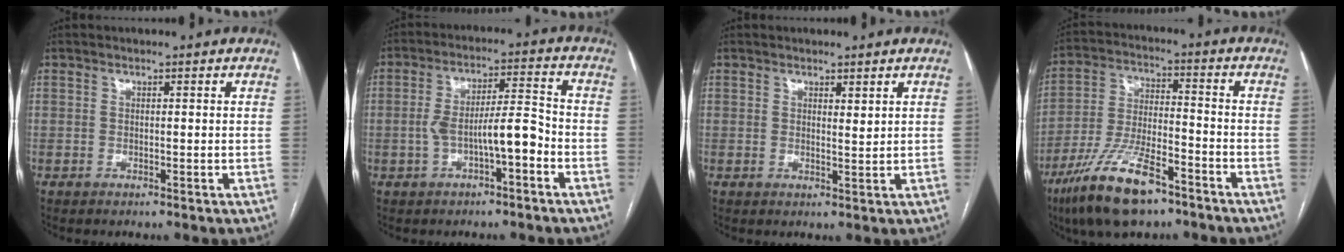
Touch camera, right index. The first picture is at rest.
{"total": 7.8, "force": [-2.6, 1.7, 7.2], "torque": [-0.131, 0.028, -0.039]}
{"total": 1.4, "force": [1.0, 0.3, 0.9], "torque": [-0.016, -0.010, 0.018]}
{"total": 14.0, "force": [-9.2, 3.8, 9.9], "torque": [-0.199, -0.016, -0.165]}